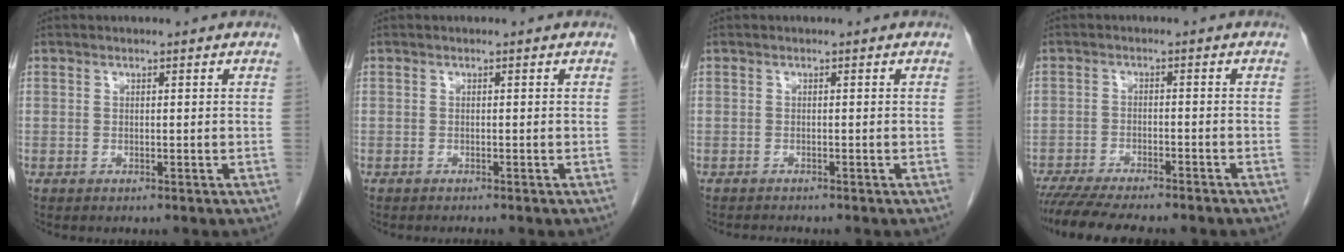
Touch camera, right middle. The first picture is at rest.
{"total": 0.8, "force": [-0.7, -0.1, 0.2], "torque": [-0.006, -0.001, -0.010]}
{"total": 1.1, "force": [-1.1, -0.1, 0.1], "torque": [-0.008, -0.005, -0.017]}
{"total": 12.9, "force": [-11.0, 2.1, 6.3], "torque": [-0.093, -0.015, -0.160]}